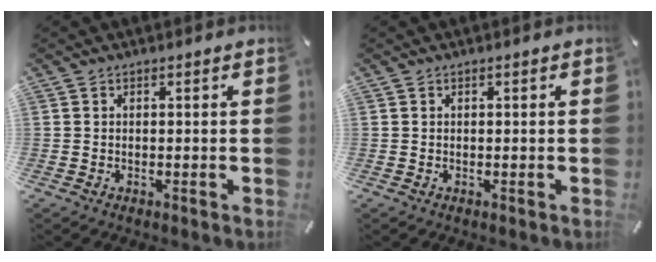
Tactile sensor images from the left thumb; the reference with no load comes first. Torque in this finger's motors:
{"motor_torque": [0.02, 0.15, -0.02, -0.08, 0.00]}